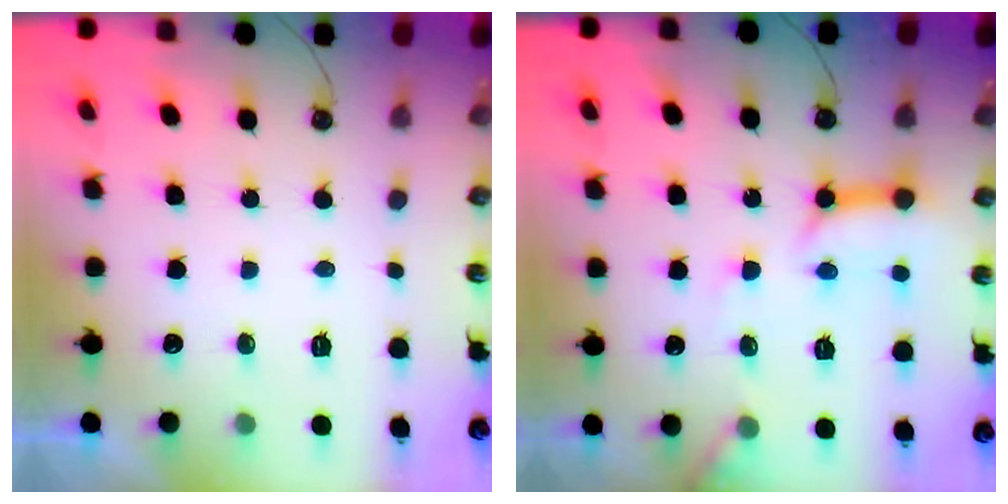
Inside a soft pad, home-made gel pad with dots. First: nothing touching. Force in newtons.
{"total": 11.8, "press": 11.7, "slide": 1.3}